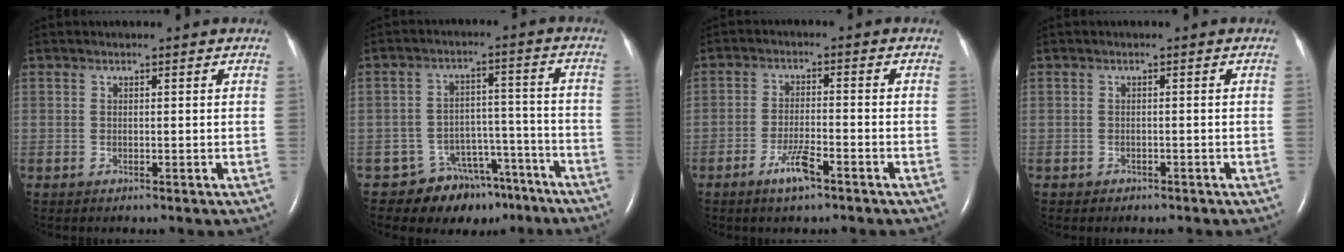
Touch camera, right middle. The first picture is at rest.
{"total": 10.1, "force": [-8.0, 6.0, 1.4], "torque": [0.008, 0.061, -0.111]}
{"total": 4.7, "force": [-3.0, 0.7, 3.6], "torque": [-0.073, -0.003, -0.054]}
{"total": 1.0, "force": [-0.7, 0.6, 0.2], "torque": [-0.009, 0.003, -0.007]}